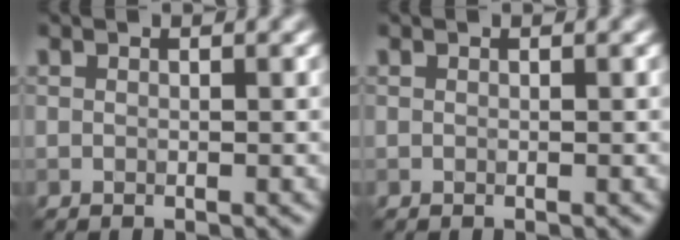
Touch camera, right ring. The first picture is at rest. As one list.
[{"total": 0.0}]